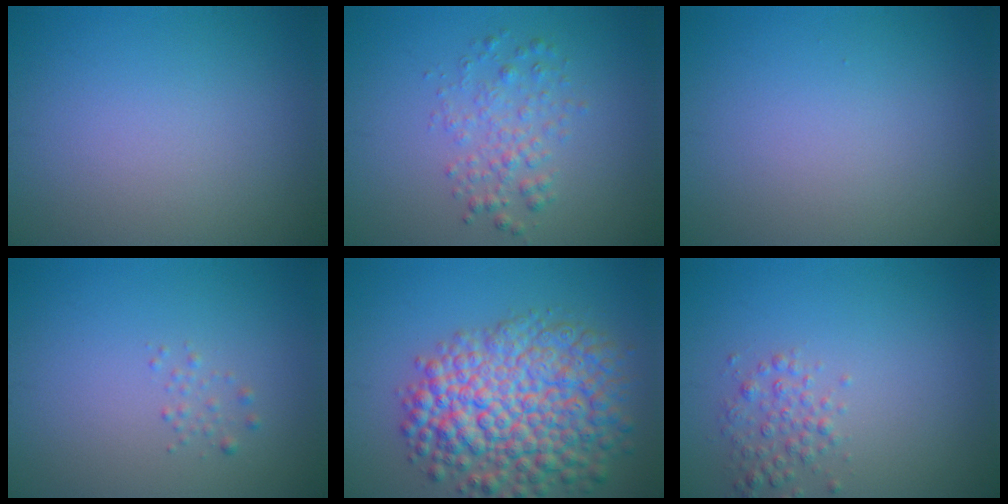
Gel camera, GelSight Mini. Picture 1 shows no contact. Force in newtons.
{"total": 2.5, "press": 2.5, "slide": 0.0}
{"total": 0.0}
{"total": 0.8, "press": 0.8, "slide": 0.0}
{"total": 10.1, "press": 10.1, "slide": 0.4}
{"total": 2.1, "press": 2.1, "slide": 0.0}